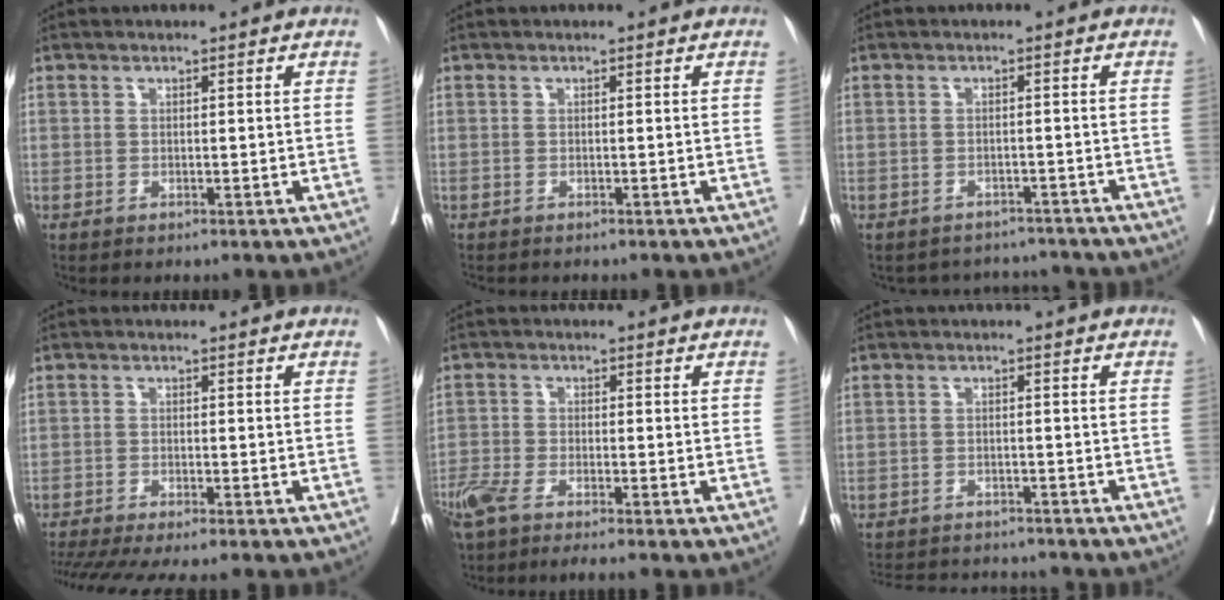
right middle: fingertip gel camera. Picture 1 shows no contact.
{"total": 1.1, "force": [-1.0, 0.3, 0.4], "torque": [-0.007, -0.002, -0.016]}
{"total": 5.6, "force": [-5.3, 1.7, -0.8], "torque": [0.017, 0.020, -0.064]}
{"total": 10.0, "force": [-8.6, 0.3, 5.1], "torque": [-0.060, -0.013, -0.133]}
{"total": 6.6, "force": [-5.4, 0.5, 3.8], "torque": [-0.069, -0.011, -0.099]}
{"total": 10.6, "force": [-10.0, 2.3, 2.7], "torque": [-0.050, 0.005, -0.135]}